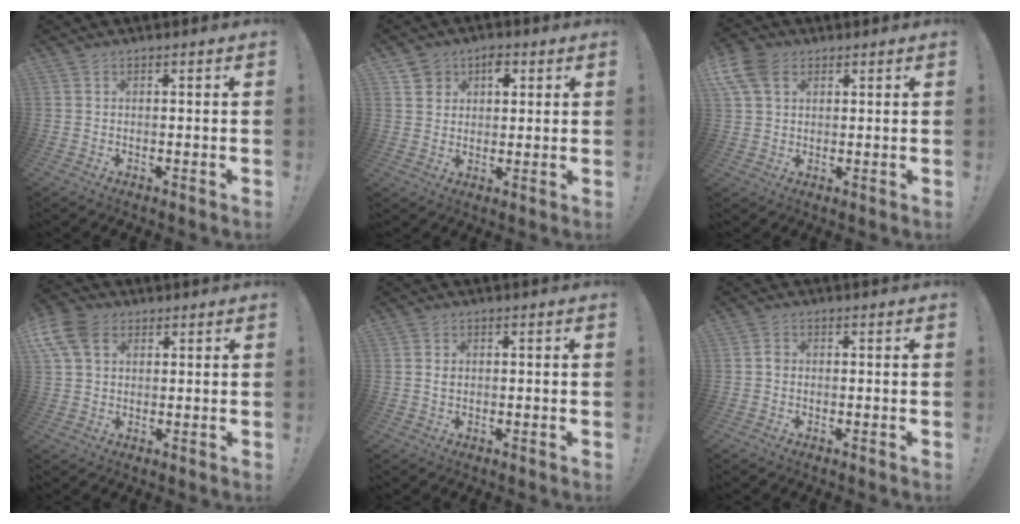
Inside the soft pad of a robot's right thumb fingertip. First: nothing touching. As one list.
[{"total": 6.3, "force": [2.8, 5.3, 1.9], "torque": [-0.021, -0.013, 0.050]}, {"total": 9.4, "force": [3.9, 6.4, 5.8], "torque": [-0.114, -0.004, 0.078]}, {"total": 10.3, "force": [3.8, 7.2, 6.3], "torque": [-0.130, -0.002, 0.074]}, {"total": 1.1, "force": [-0.1, 0.9, 0.6], "torque": [-0.007, 0.002, -0.003]}, {"total": 1.3, "force": [-0.4, 1.1, 0.7], "torque": [-0.016, 0.007, -0.006]}]